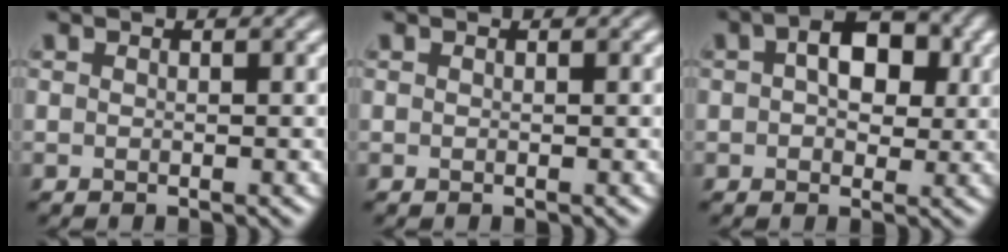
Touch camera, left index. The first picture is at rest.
{"total": 0.0}
{"total": 5.8, "force": [1.6, 3.5, 4.3], "torque": [-0.056, 0.009, 0.011]}